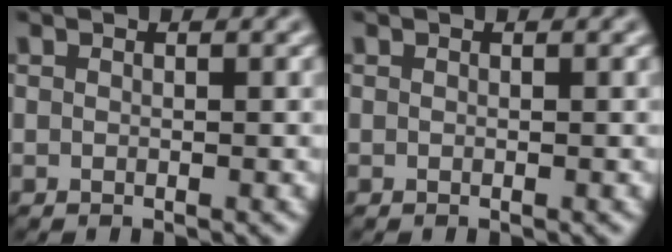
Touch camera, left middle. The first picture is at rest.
{"total": 0.0}